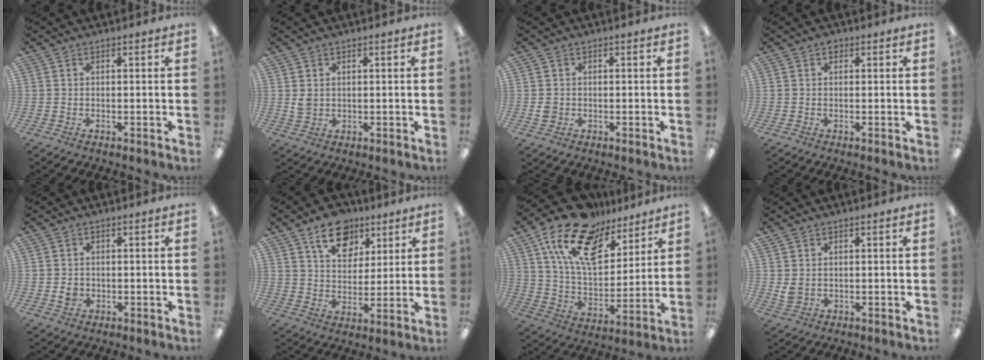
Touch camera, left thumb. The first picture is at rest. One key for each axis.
{"total": 2.7, "fx": 0.9, "fy": 2.1, "fz": 1.4, "tx": -0.021, "ty": 0.001, "tz": 0.015}
{"total": 1.8, "fx": -0.1, "fy": 1.7, "fz": 0.6, "tx": -0.005, "ty": 0.000, "tz": -0.006}
{"total": 1.2, "fx": 0.4, "fy": 0.8, "fz": 0.6, "tx": -0.006, "ty": 0.000, "tz": 0.006}
{"total": 2.7, "fx": -0.3, "fy": 2.3, "fz": 1.2, "tx": -0.013, "ty": 0.000, "tz": -0.007}
{"total": 12.7, "fx": 7.8, "fy": 8.4, "fz": 5.6, "tx": -0.073, "ty": -0.033, "tz": 0.140}
{"total": 19.9, "fx": 13.1, "fy": 10.0, "fz": 11.3, "tx": -0.217, "ty": -0.068, "tz": 0.235}
{"total": 2.8, "fx": 0.8, "fy": 2.2, "fz": 1.5, "tx": -0.022, "ty": 0.001, "tz": 0.013}